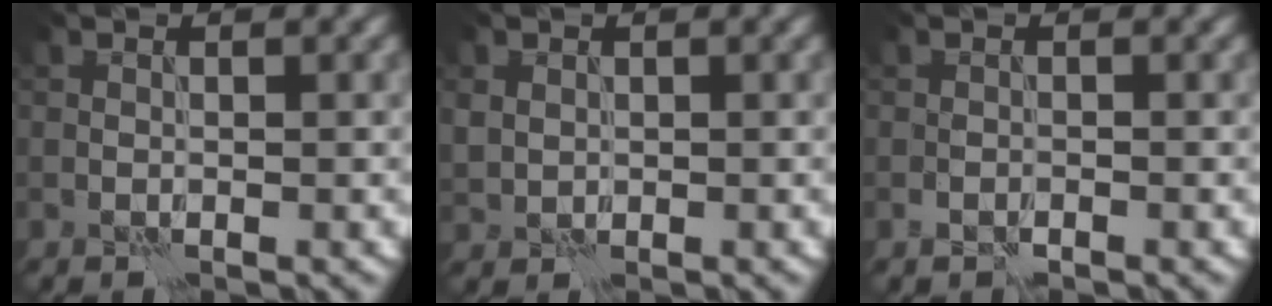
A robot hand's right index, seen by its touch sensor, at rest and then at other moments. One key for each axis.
{"total": 1.4, "fx": 0.6, "fy": 1.3, "fz": 0.3, "tx": -0.011, "ty": -0.001, "tz": 0.015}
{"total": 0.6, "fx": -0.4, "fy": 0.4, "fz": 0.3, "tx": -0.005, "ty": 0.000, "tz": -0.007}